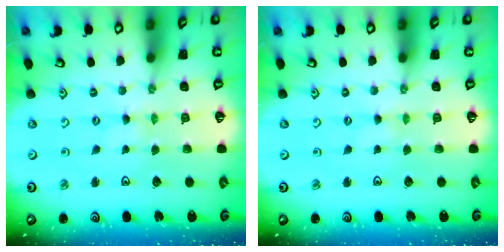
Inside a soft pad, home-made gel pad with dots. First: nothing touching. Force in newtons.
{"total": 1.0, "press": 1.0, "slide": 0.2}